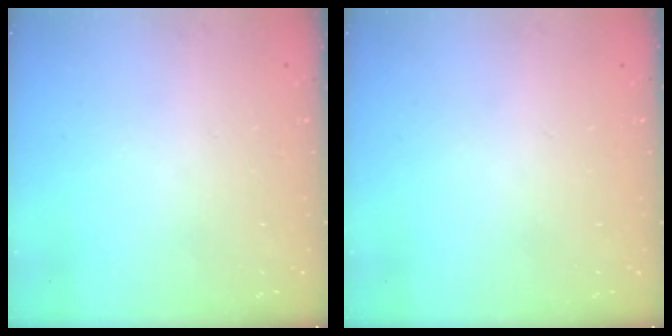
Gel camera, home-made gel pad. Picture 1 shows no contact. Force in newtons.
{"total": 0.0}